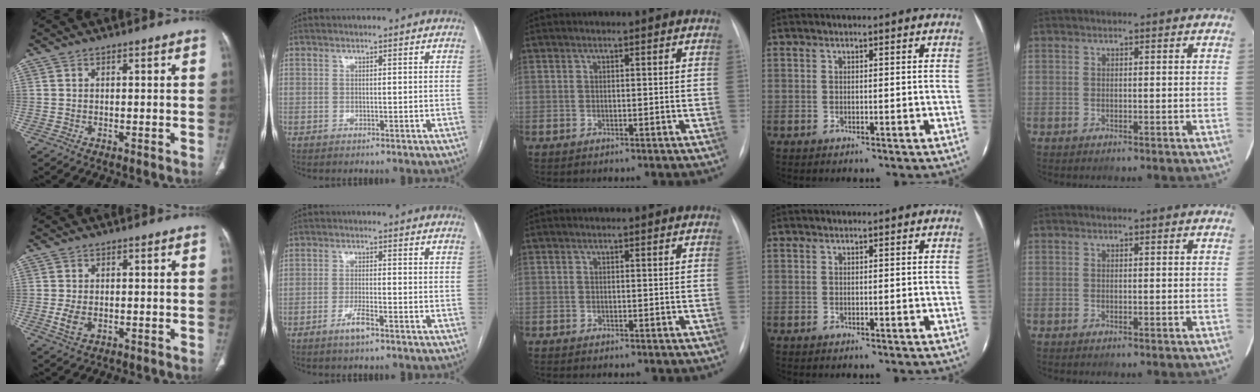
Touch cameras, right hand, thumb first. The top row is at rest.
{"thumb": {"total": 3.5, "force": [-0.6, 2.3, 2.6], "torque": [-0.056, -0.003, -0.007]}, "index": {"total": 3.2, "force": [-2.1, 0.2, 2.5], "torque": [-0.049, -0.003, -0.039]}, "middle": {"total": 1.1, "force": [-0.9, 0.2, 0.5], "torque": [-0.011, -0.003, -0.011]}}